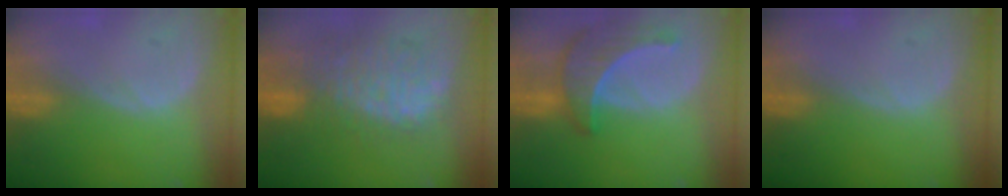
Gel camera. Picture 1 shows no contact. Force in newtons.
{"total": 11.0, "press": 10.2, "slide": 4.1}
{"total": 7.6, "press": 7.3, "slide": 1.9}
{"total": 0.0}